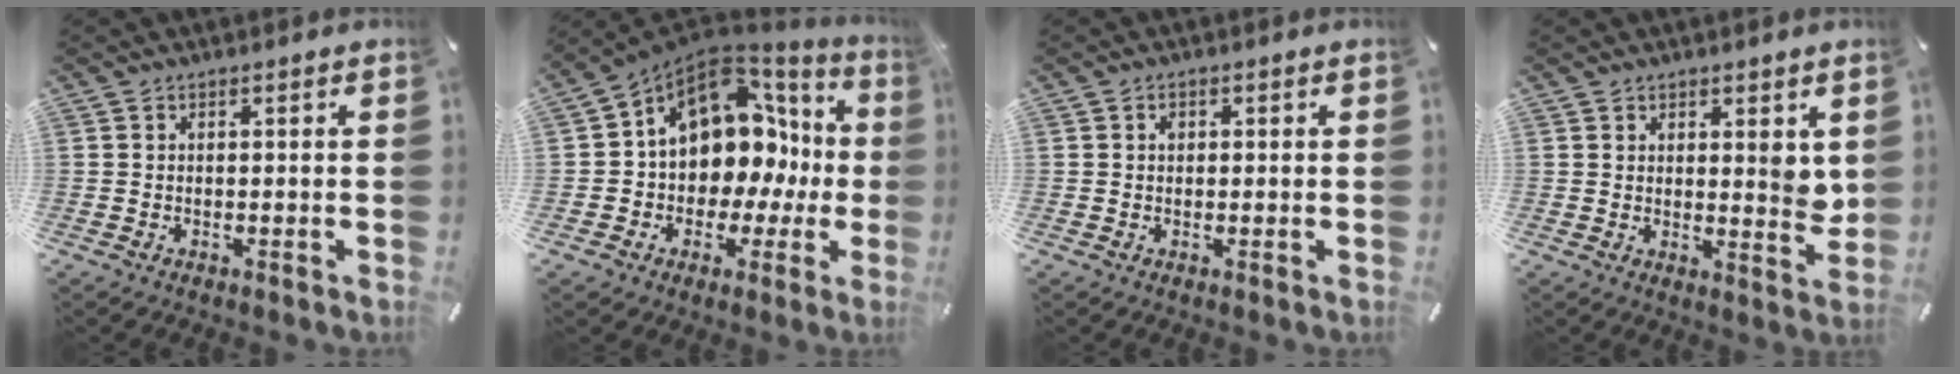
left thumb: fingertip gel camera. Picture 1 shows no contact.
{"total": 12.7, "force": [3.8, 9.9, 7.0], "torque": [-0.110, -0.041, 0.067]}
{"total": 1.1, "force": [0.2, 1.0, 0.5], "torque": [-0.003, 0.001, 0.001]}
{"total": 4.9, "force": [2.5, 2.8, 3.2], "torque": [-0.026, -0.017, 0.040]}